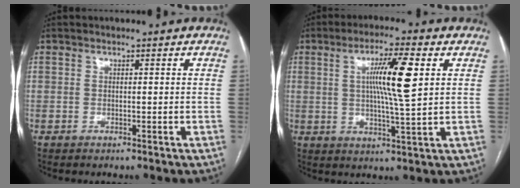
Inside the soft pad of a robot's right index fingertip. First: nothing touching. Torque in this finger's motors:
{"motor_torque": [0.61, -0.09, 0.32, 0.13]}